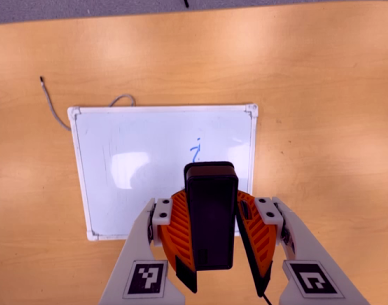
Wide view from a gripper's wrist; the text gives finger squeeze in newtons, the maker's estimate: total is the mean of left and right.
{"total": 8.7, "left": 8.5, "right": 9.0}